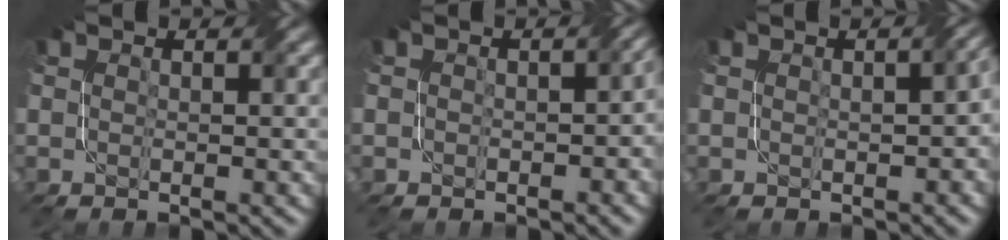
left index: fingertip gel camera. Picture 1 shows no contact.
{"total": 3.2, "force": [-0.3, 2.2, 2.3], "torque": [-0.010, -0.004, -0.002]}
{"total": 3.2, "force": [0.0, 1.6, 2.8], "torque": [-0.023, 0.002, 0.011]}